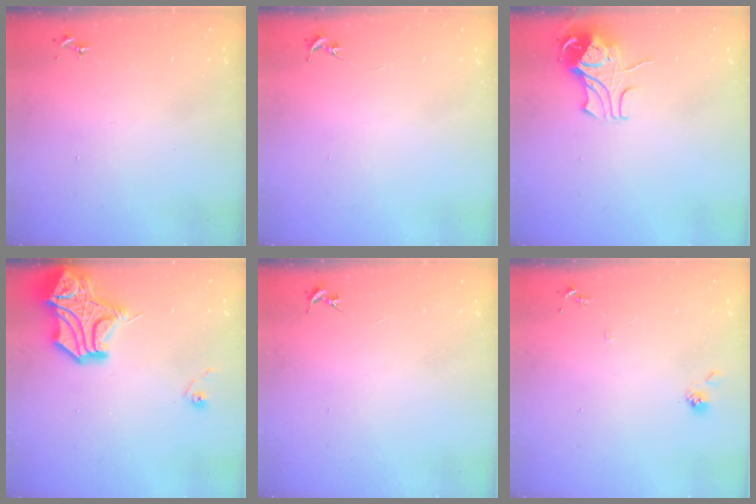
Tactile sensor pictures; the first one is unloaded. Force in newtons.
{"total": 0.0}
{"total": 9.0, "press": 8.9, "slide": 1.0}
{"total": 21.1, "press": 21.0, "slide": 2.6}
{"total": 0.0}
{"total": 7.3, "press": 7.3, "slide": 0.4}